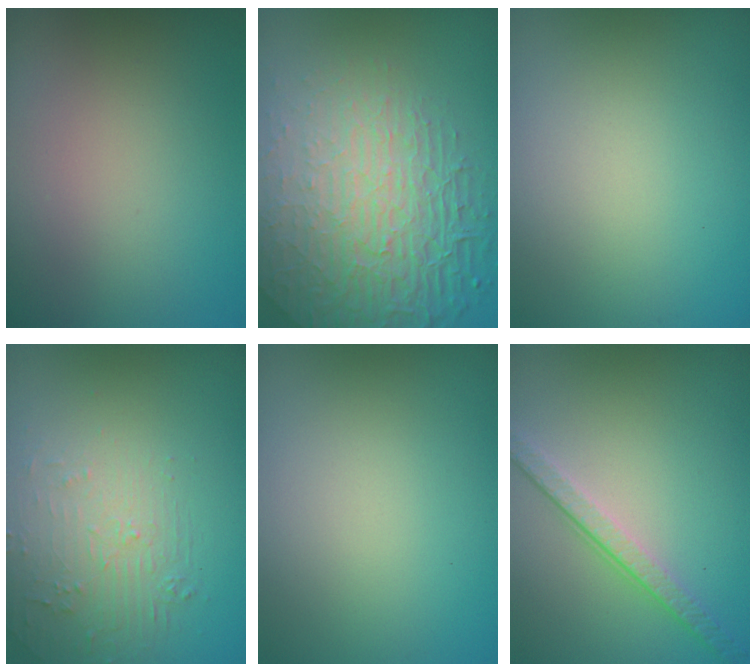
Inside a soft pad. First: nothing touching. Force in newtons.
{"total": 8.4, "press": 5.7, "slide": 6.2}
{"total": 0.0}
{"total": 2.1, "press": 0.9, "slide": 1.9}
{"total": 0.0}
{"total": 3.4, "press": 2.5, "slide": 2.4}